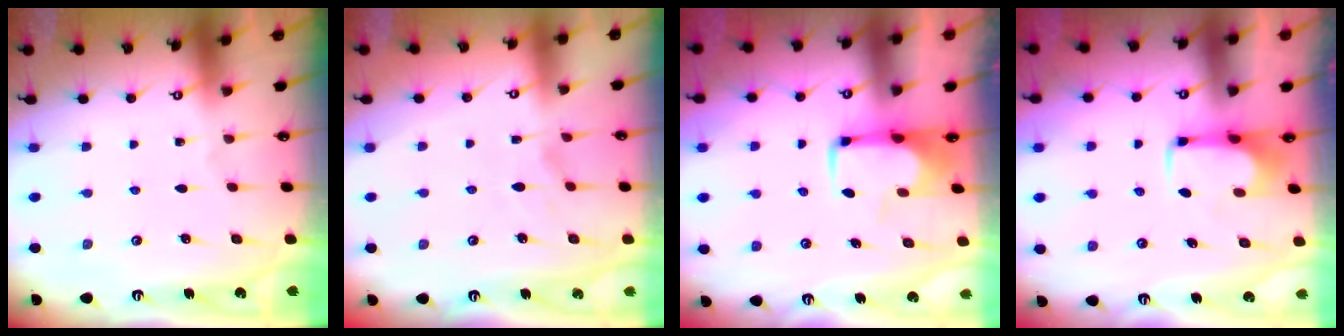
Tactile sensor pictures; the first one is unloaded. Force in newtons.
{"total": 2.5, "press": 2.1, "slide": 1.3}
{"total": 1.6, "press": 1.5, "slide": 0.5}
{"total": 2.2, "press": 2.1, "slide": 0.4}